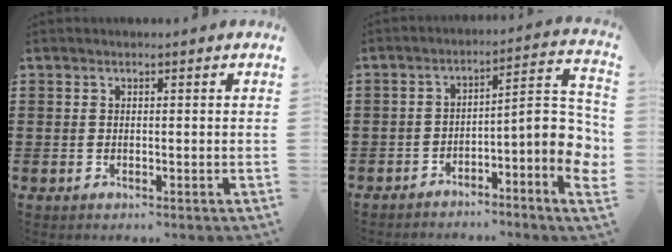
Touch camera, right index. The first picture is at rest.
{"total": 7.1, "force": [-2.8, 1.2, 6.4], "torque": [-0.092, -0.019, -0.057]}